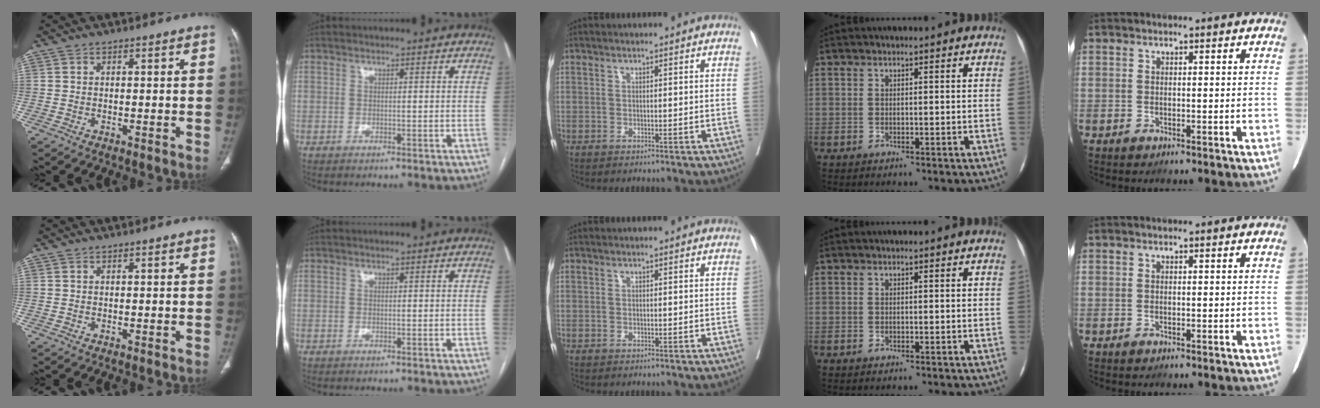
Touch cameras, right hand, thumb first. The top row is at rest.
{}